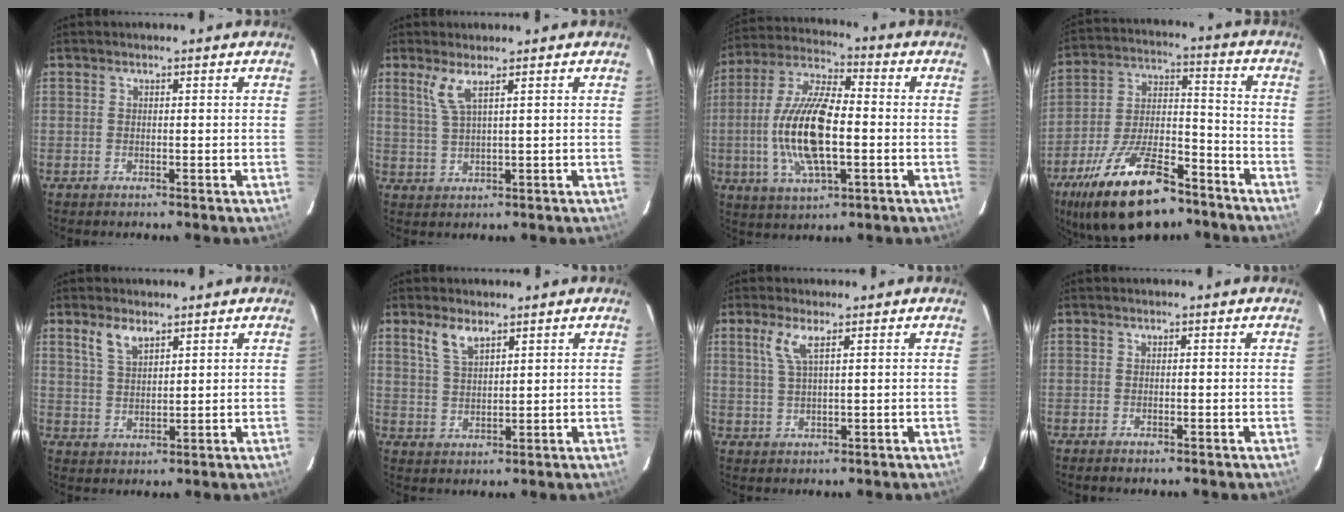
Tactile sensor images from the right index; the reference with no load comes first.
{"total": 3.6, "force": [2.1, 0.0, 2.9], "torque": [-0.065, -0.003, 0.048]}
{"total": 16.3, "force": [-2.4, 6.0, 14.9], "torque": [-0.308, 0.001, -0.046]}
{"total": 21.6, "force": [-14.4, 8.8, 13.5], "torque": [-0.258, -0.006, -0.236]}
{"total": 4.7, "force": [3.1, 2.1, 2.9], "torque": [-0.057, 0.005, 0.064]}
{"total": 4.7, "force": [3.2, 1.9, 3.0], "torque": [-0.060, 0.004, 0.066]}
{"total": 3.6, "force": [1.9, 0.1, 3.1], "torque": [-0.068, 0.001, 0.043]}
{"total": 0.7, "force": [-0.6, 0.2, 0.3], "torque": [-0.009, -0.002, -0.013]}